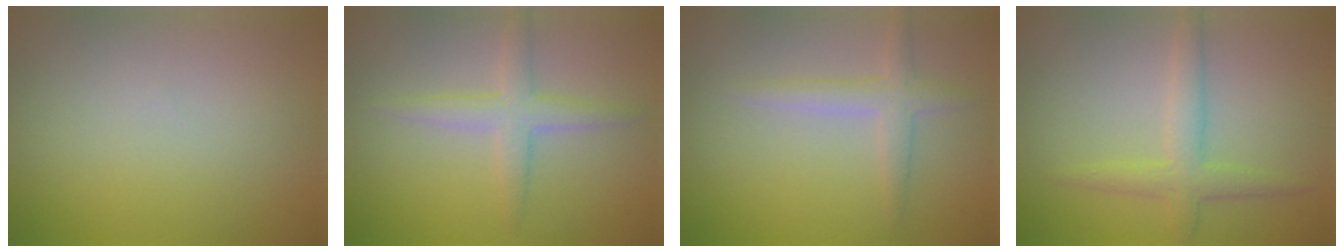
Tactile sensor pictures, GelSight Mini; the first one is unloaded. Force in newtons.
{"total": 2.9, "press": 2.9, "slide": 0.1}
{"total": 2.2, "press": 2.2, "slide": 0.1}
{"total": 2.8, "press": 2.8, "slide": 0.1}